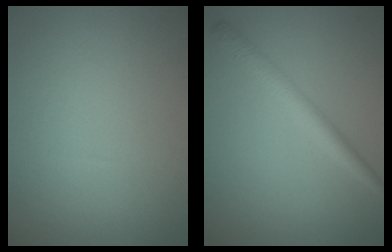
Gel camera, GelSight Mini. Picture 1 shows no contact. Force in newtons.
{"total": 2.5, "press": 2.5, "slide": 0.0}